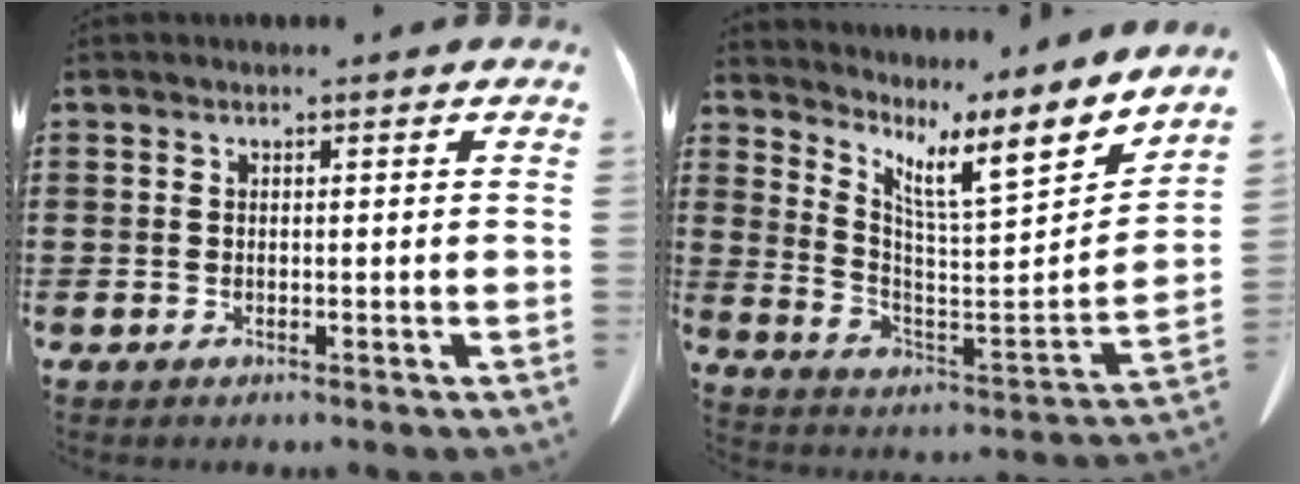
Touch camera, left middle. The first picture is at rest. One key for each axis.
{"total": 8.7, "fx": 6.3, "fy": 1.0, "fz": 5.9, "tx": -0.118, "ty": -0.064, "tz": 0.090}